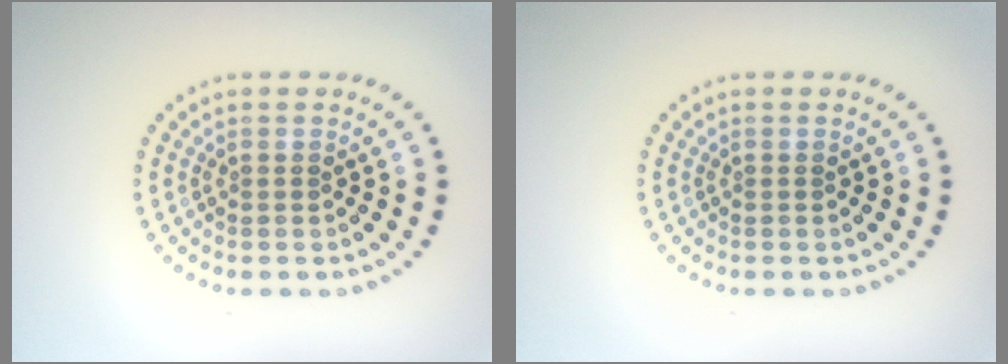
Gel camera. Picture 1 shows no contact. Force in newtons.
{"total": 0.0}